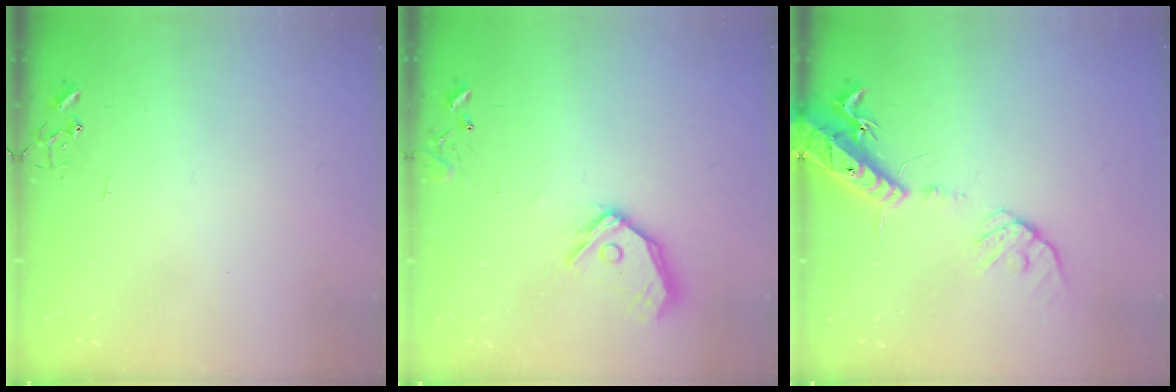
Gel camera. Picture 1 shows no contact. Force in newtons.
{"total": 14.2, "press": 14.0, "slide": 2.3}
{"total": 16.0, "press": 15.7, "slide": 3.3}